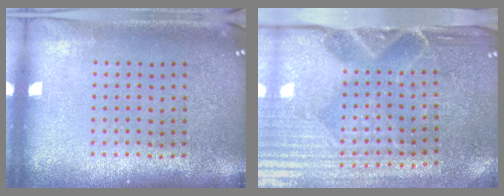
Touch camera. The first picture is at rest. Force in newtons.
{"total": 4.7, "press": 4.1, "slide": 2.4}